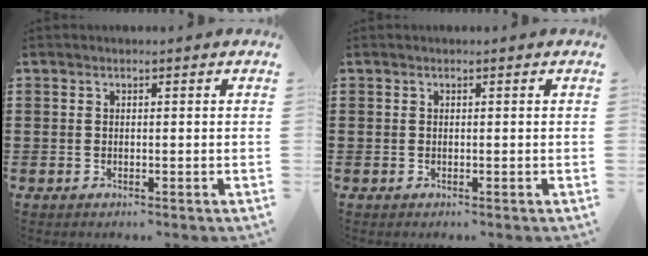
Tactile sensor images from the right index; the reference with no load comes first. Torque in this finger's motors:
{"motor_torque": [-0.03, 0.03, 0.00, 0.00]}